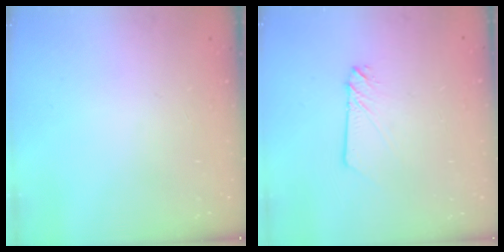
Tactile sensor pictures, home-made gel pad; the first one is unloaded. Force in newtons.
{"total": 2.9, "press": 2.9, "slide": 0.4}